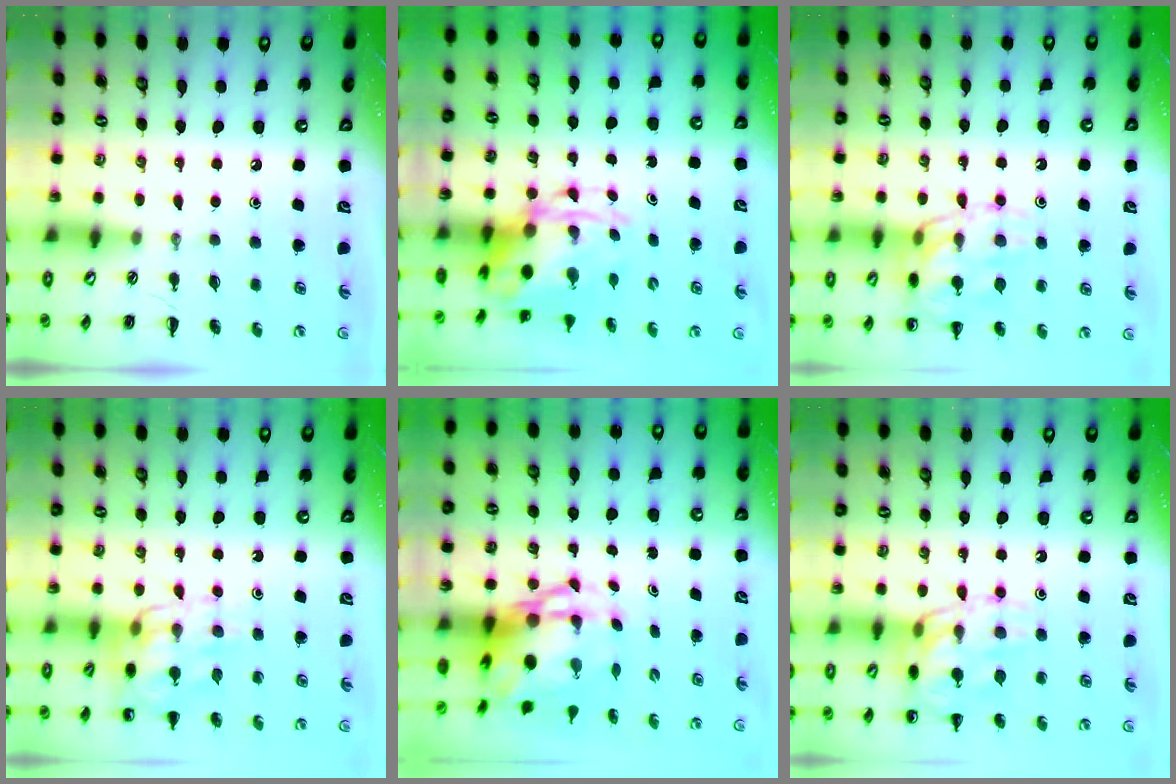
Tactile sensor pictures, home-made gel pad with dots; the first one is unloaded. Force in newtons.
{"total": 6.6, "press": 6.3, "slide": 2.0}
{"total": 15.8, "press": 15.8, "slide": 1.1}
{"total": 12.3, "press": 12.1, "slide": 2.2}
{"total": 6.2, "press": 6.0, "slide": 1.6}
{"total": 15.8, "press": 15.8, "slide": 1.1}